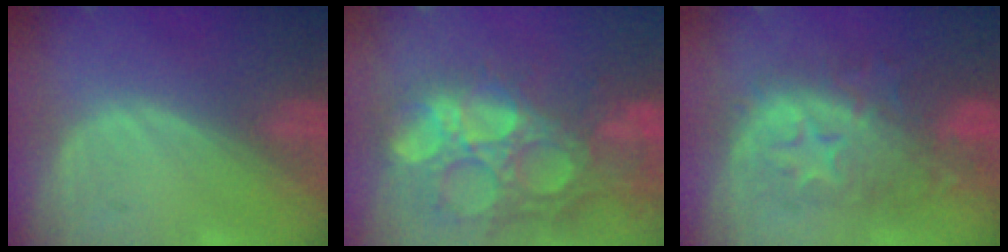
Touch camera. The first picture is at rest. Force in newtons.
{"total": 15.0, "press": 12.4, "slide": 8.4}
{"total": 9.2, "press": 9.2, "slide": 0.4}